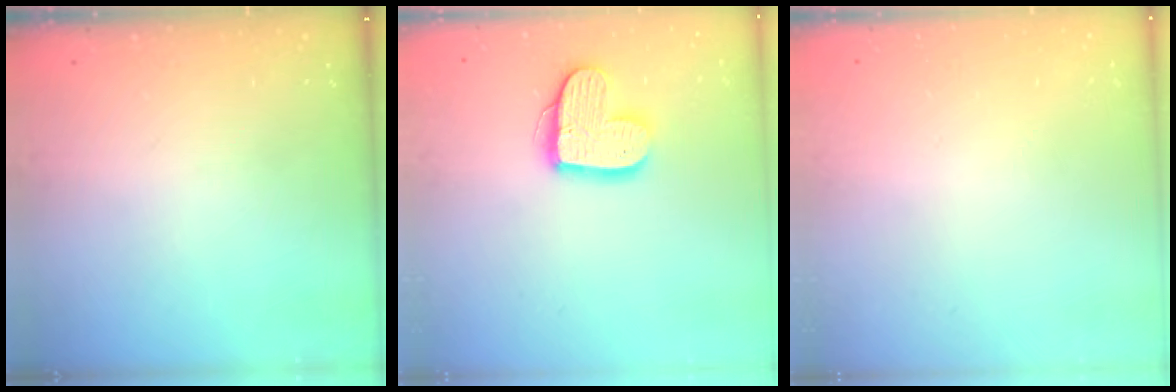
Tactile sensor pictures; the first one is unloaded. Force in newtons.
{"total": 14.1, "press": 14.0, "slide": 1.1}
{"total": 0.0}